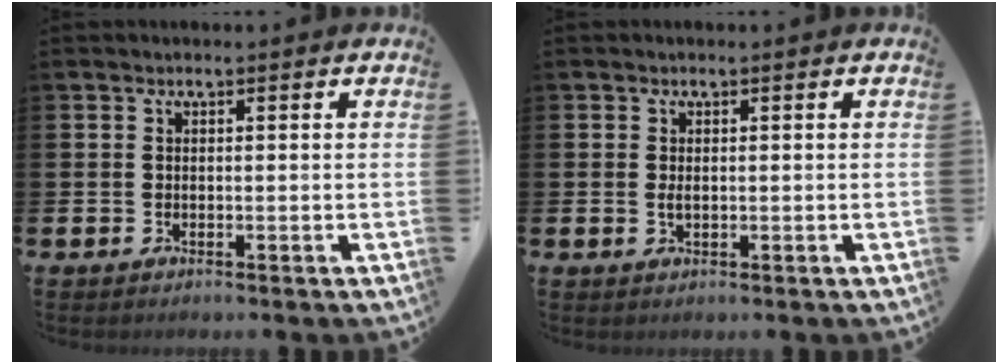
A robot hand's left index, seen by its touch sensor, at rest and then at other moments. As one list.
[{"total": 1.0, "force": [0.0, 0.4, 0.8], "torque": [-0.009, 0.001, -0.003]}]